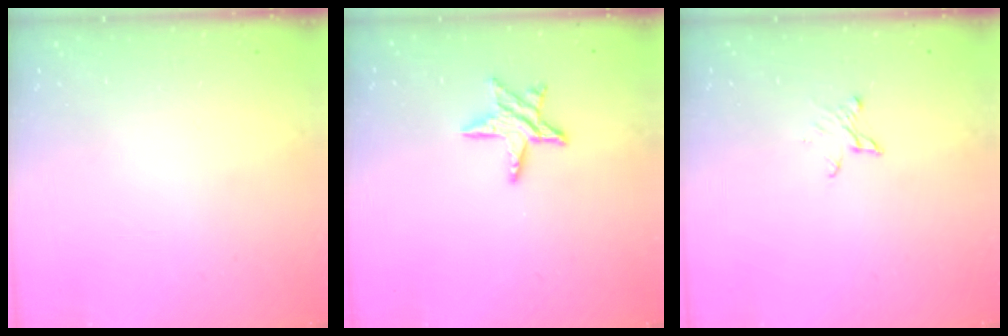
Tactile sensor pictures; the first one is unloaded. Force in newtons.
{"total": 7.9, "press": 7.9, "slide": 0.4}
{"total": 4.0, "press": 4.0, "slide": 0.3}